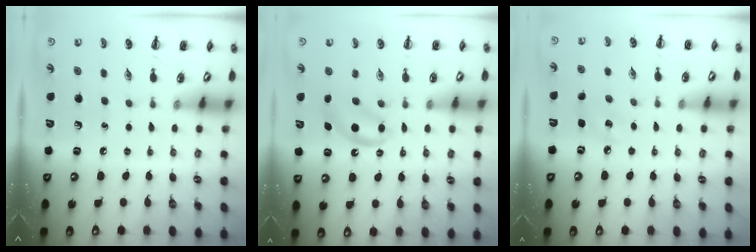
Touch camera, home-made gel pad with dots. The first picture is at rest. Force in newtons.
{"total": 5.3, "press": 5.0, "slide": 1.6}
{"total": 5.8, "press": 5.6, "slide": 1.5}